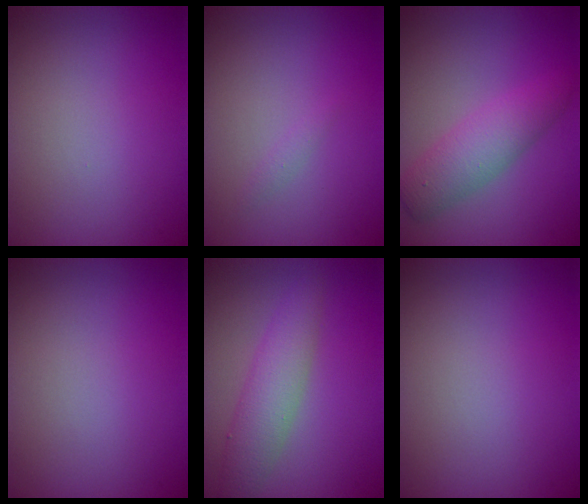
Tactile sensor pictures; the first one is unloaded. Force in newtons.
{"total": 0.5, "press": 0.5, "slide": 0.0}
{"total": 3.9, "press": 3.9, "slide": 0.0}
{"total": 0.0}
{"total": 3.6, "press": 3.6, "slide": 0.1}
{"total": 0.0}